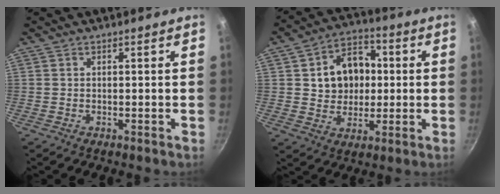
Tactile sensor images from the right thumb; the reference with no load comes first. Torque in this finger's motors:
{"motor_torque": [-0.83, 0.68, -0.14, 0.20, 0.12]}